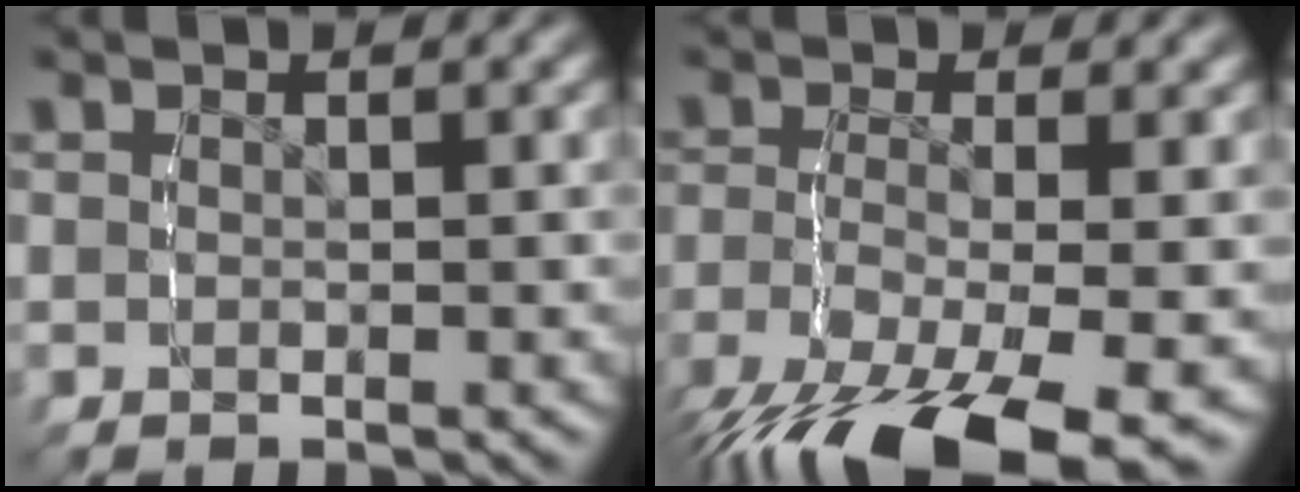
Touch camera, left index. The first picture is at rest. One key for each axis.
{"total": 8.5, "fx": -5.2, "fy": 3.1, "fz": 6.0, "tx": -0.128, "ty": -0.039, "tz": -0.062}